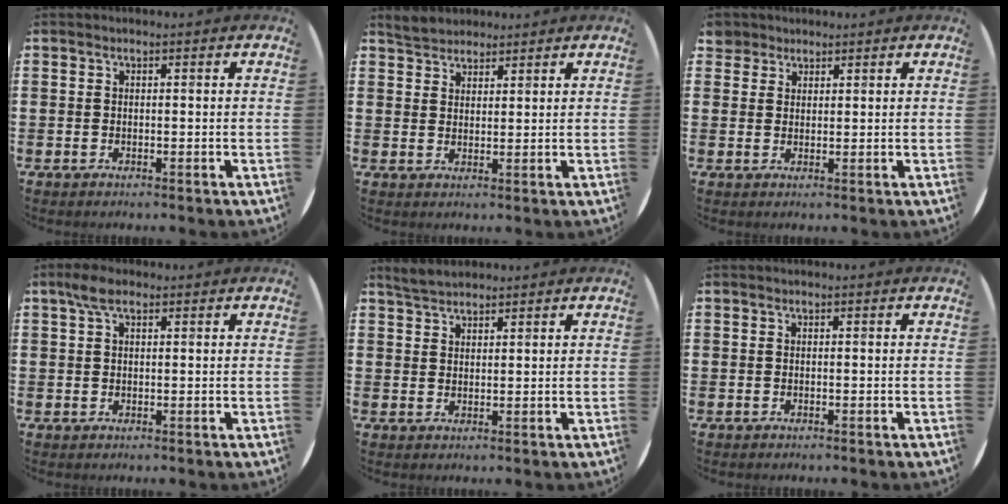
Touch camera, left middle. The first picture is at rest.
{"total": 3.2, "force": [3.0, 1.0, 0.0], "torque": [-0.009, 0.001, 0.060]}
{"total": 2.5, "force": [2.1, 1.4, -0.1], "torque": [0.002, 0.004, 0.040]}
{"total": 3.1, "force": [1.9, 1.4, 2.0], "torque": [-0.037, 0.005, 0.031]}
{"total": 3.0, "force": [2.8, 0.7, 0.6], "torque": [-0.018, -0.001, 0.055]}
{"total": 0.0}